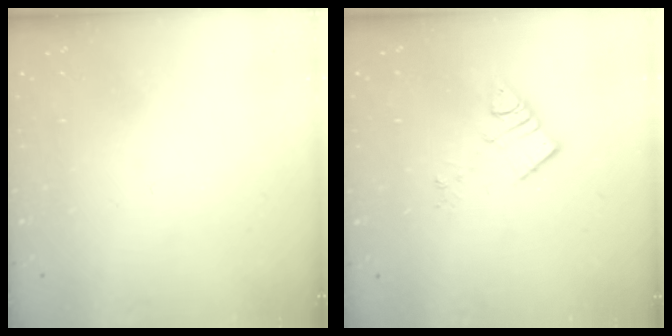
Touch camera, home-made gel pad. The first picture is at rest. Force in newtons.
{"total": 6.3, "press": 6.3, "slide": 0.2}